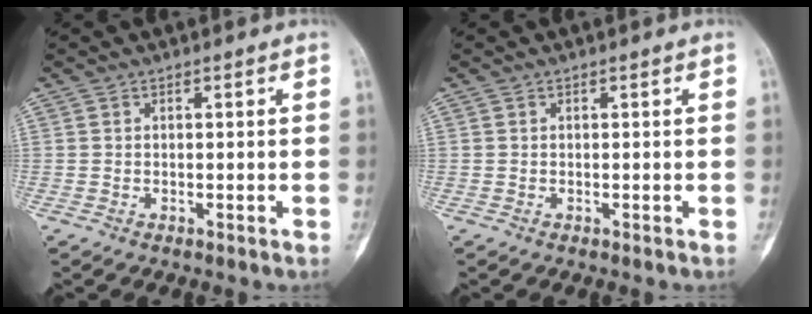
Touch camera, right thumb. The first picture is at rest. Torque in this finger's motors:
{"motor_torque": [0.02, -0.01, 0.00, 0.00, 0.04]}